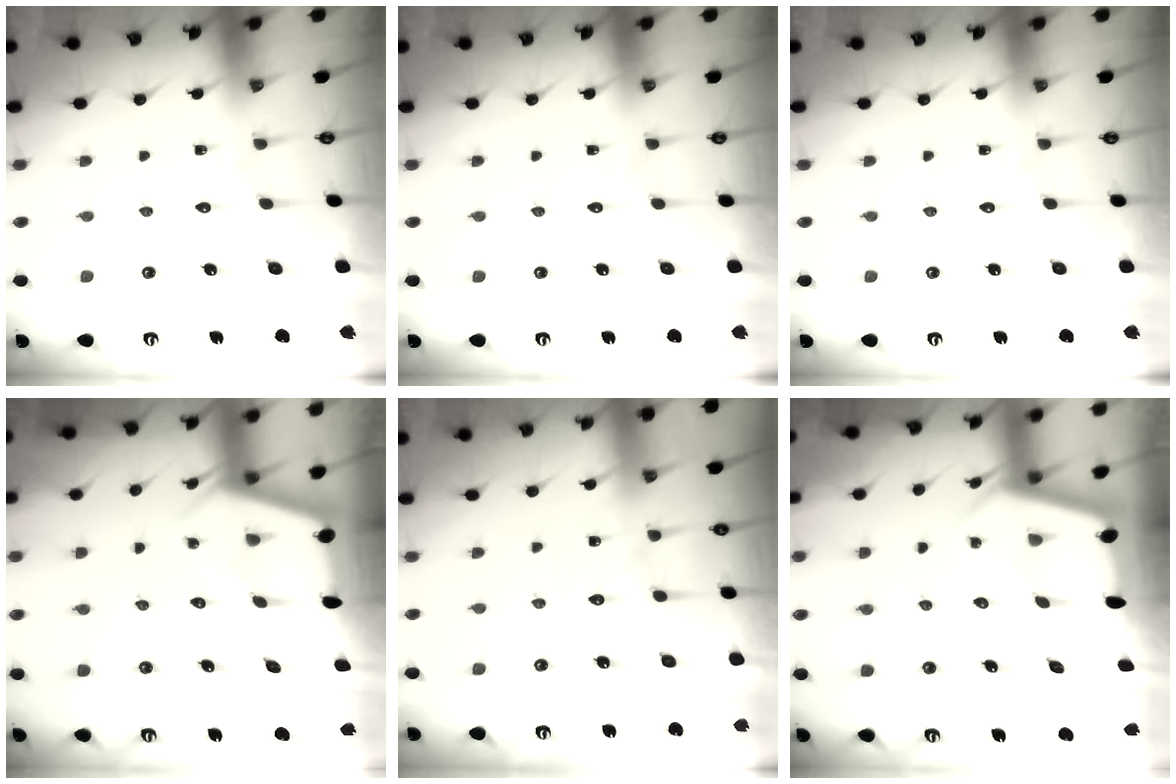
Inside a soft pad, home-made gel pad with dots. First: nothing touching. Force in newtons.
{"total": 0.0}
{"total": 0.0}
{"total": 2.4, "press": 2.4, "slide": 0.3}
{"total": 3.8, "press": 3.8, "slide": 0.5}
{"total": 2.9, "press": 2.9, "slide": 0.2}